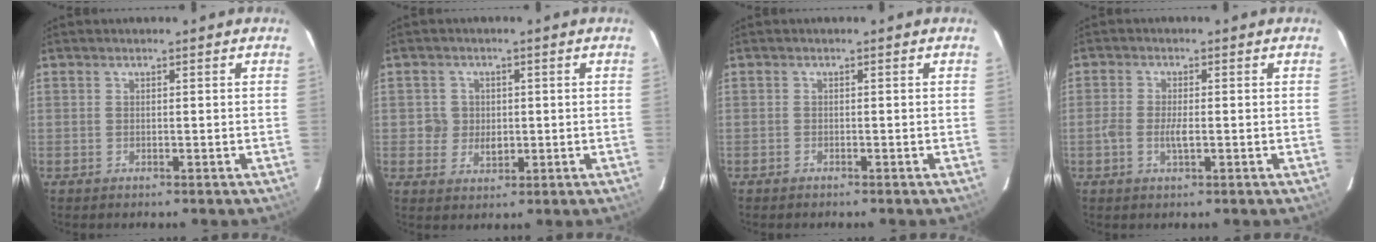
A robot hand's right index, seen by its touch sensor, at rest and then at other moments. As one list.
[{"total": 4.0, "force": [0.1, 3.9, 0.8], "torque": [-0.014, 0.009, 0.001]}, {"total": 0.7, "force": [-0.7, 0.3, 0.0], "torque": [-0.004, 0.001, -0.013]}, {"total": 3.3, "force": [-0.9, 1.2, 3.0], "torque": [-0.064, -0.001, -0.019]}]